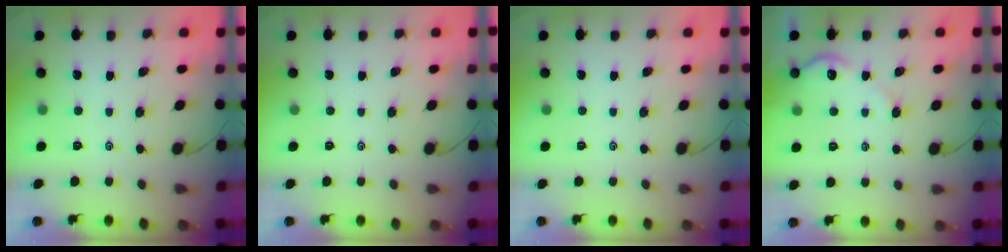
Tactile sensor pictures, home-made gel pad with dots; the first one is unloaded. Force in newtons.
{"total": 0.0}
{"total": 0.0}
{"total": 5.3, "press": 5.2, "slide": 0.5}